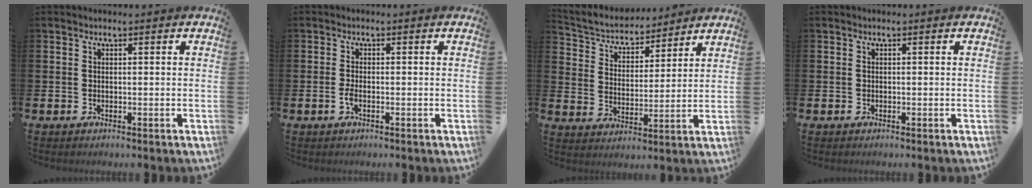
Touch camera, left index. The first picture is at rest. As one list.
[{"total": 1.3, "force": [-0.7, 0.4, 1.1], "torque": [-0.025, 0.001, -0.012]}, {"total": 5.1, "force": [4.8, 1.6, 0.3], "torque": [-0.037, -0.041, 0.079]}, {"total": 0.0}]